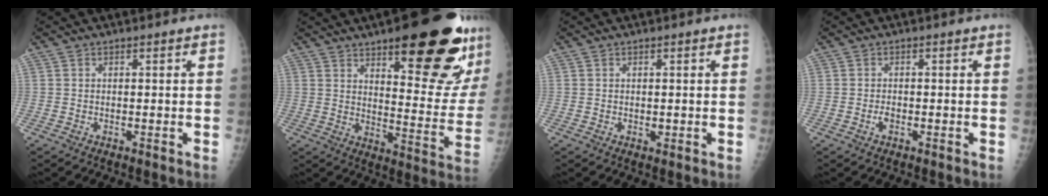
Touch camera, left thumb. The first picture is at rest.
{"total": 26.1, "force": [14.4, 7.4, 20.5], "torque": [-0.229, -0.060, 0.204]}
{"total": 0.8, "force": [0.1, 0.6, 0.5], "torque": [-0.004, -0.001, 0.003]}
{"total": 1.3, "force": [-0.5, 0.8, 0.9], "torque": [-0.016, 0.001, -0.011]}